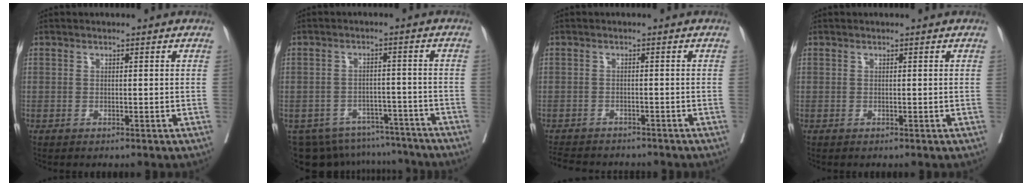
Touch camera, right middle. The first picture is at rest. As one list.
[{"total": 13.6, "force": [-12.2, 5.6, 2.1], "torque": [-0.036, 0.020, -0.155]}, {"total": 8.6, "force": [-7.7, 2.6, 2.7], "torque": [-0.052, -0.007, -0.108]}, {"total": 0.0}]